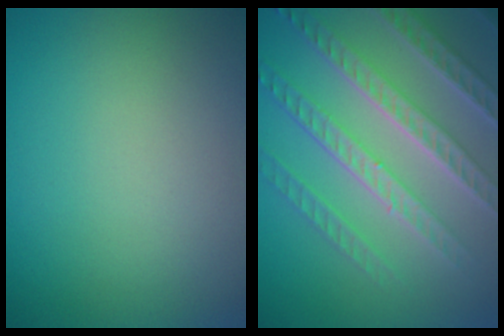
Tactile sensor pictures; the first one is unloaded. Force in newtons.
{"total": 7.6, "press": 5.5, "slide": 5.2}